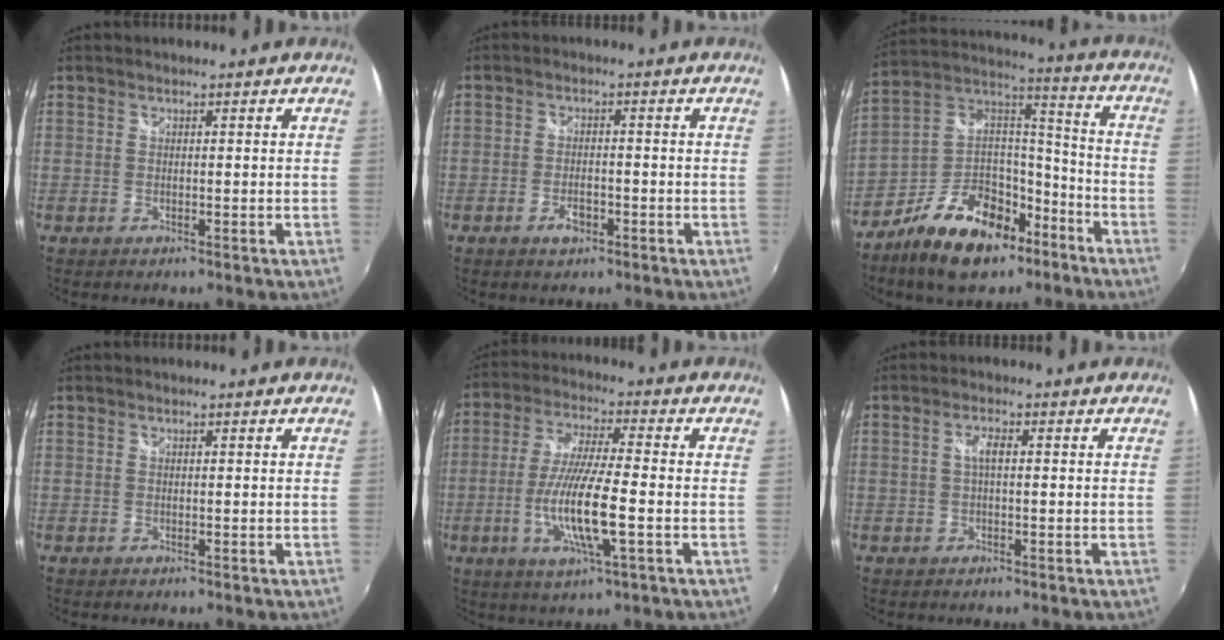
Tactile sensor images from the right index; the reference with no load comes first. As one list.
[{"total": 3.4, "force": [-1.8, 1.8, 2.3], "torque": [-0.049, -0.002, -0.033]}, {"total": 19.2, "force": [-11.3, 10.6, 11.4], "torque": [-0.226, 0.035, -0.184]}, {"total": 0.0}, {"total": 12.6, "force": [-3.4, 1.5, 12.0], "torque": [-0.239, -0.013, -0.065]}, {"total": 2.2, "force": [0.1, 0.7, 2.0], "torque": [-0.039, 0.005, 0.000]}]